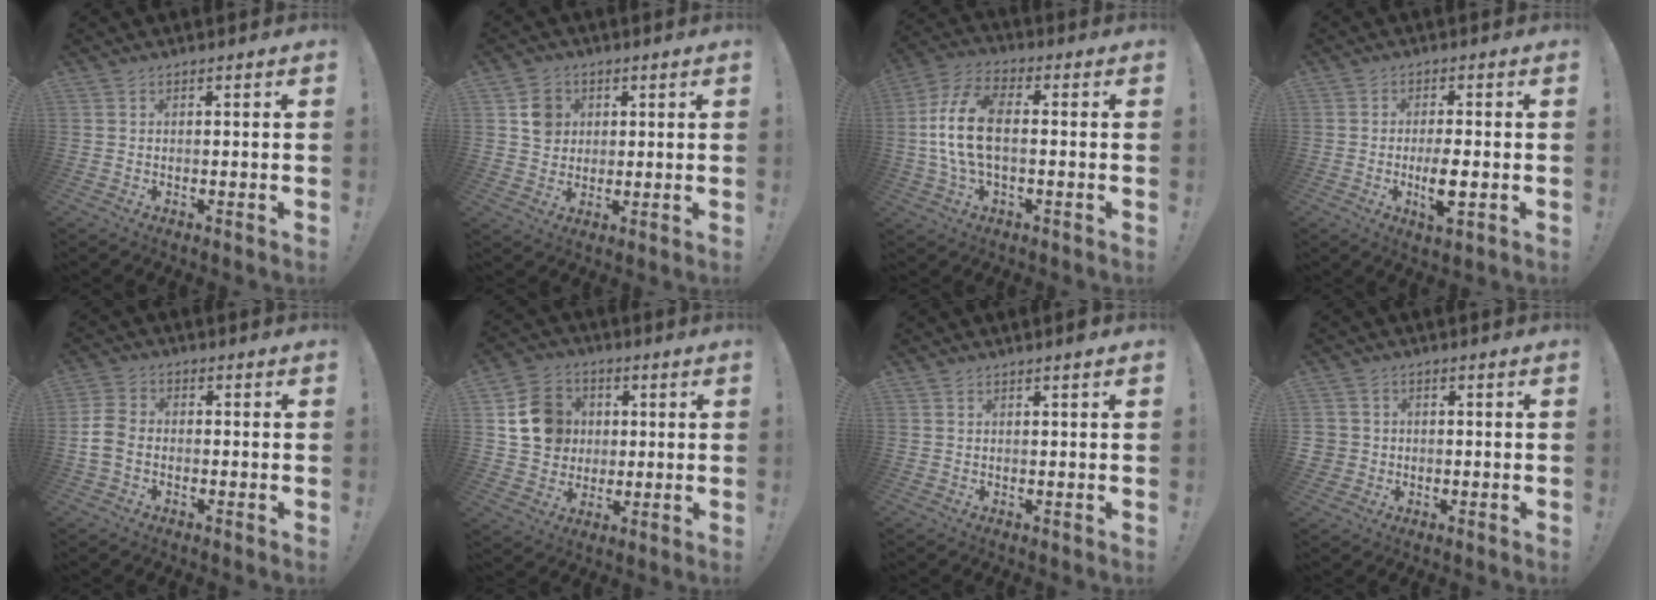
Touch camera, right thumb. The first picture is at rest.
{"total": 6.4, "force": [1.9, 5.9, 1.7], "torque": [-0.015, -0.003, 0.037]}
{"total": 13.2, "force": [-0.3, 6.7, 11.3], "torque": [-0.244, 0.011, -0.004]}
{"total": 6.2, "force": [-1.7, 2.7, 5.3], "torque": [-0.089, 0.001, -0.029]}
{"total": 7.1, "force": [-1.9, 5.0, 4.7], "torque": [-0.114, 0.011, -0.032]}
{"total": 12.9, "force": [2.2, 11.8, 4.9], "torque": [-0.058, 0.004, 0.053]}
{"total": 1.0, "force": [0.6, -0.2, 0.8], "torque": [-0.009, -0.002, 0.008]}
{"total": 3.5, "force": [-0.2, 3.4, 0.9], "torque": [-0.020, 0.009, -0.001]}